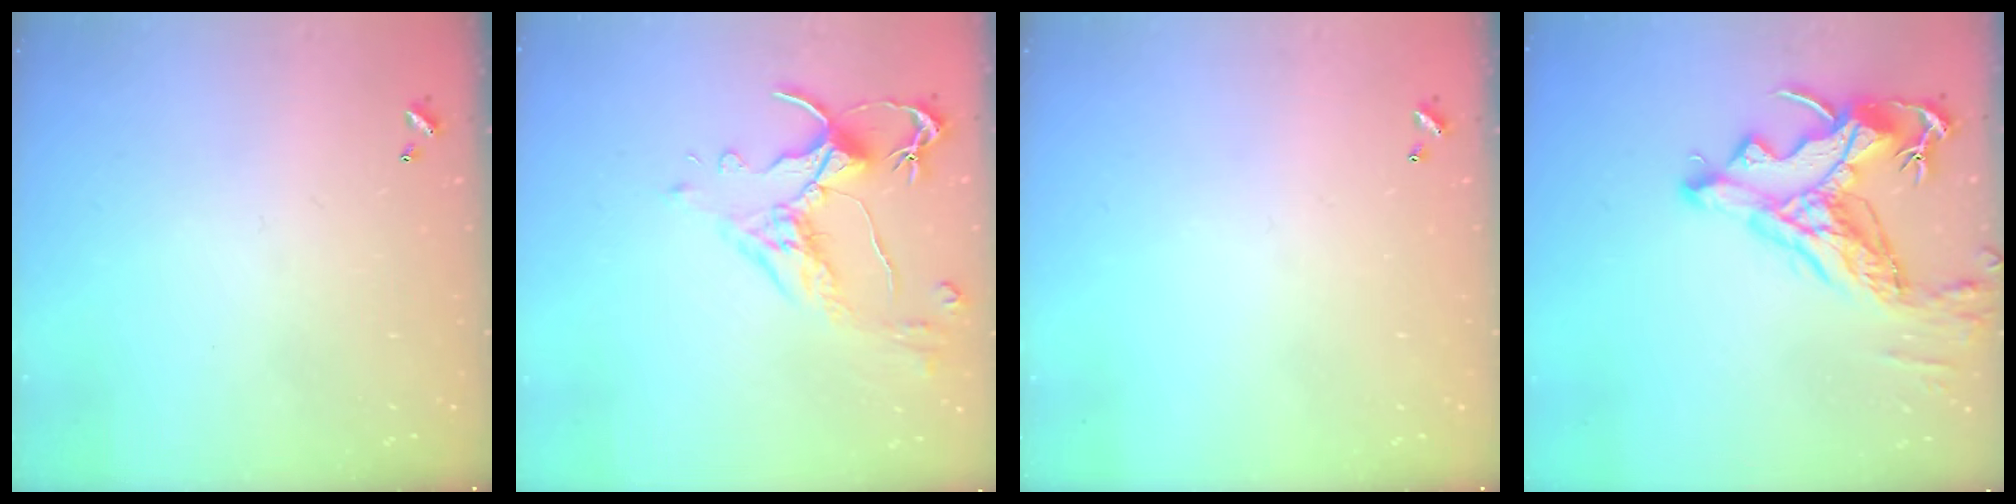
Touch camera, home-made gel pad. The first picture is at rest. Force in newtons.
{"total": 2.5, "press": 2.1, "slide": 1.4}
{"total": 0.0}
{"total": 11.2, "press": 11.0, "slide": 2.4}